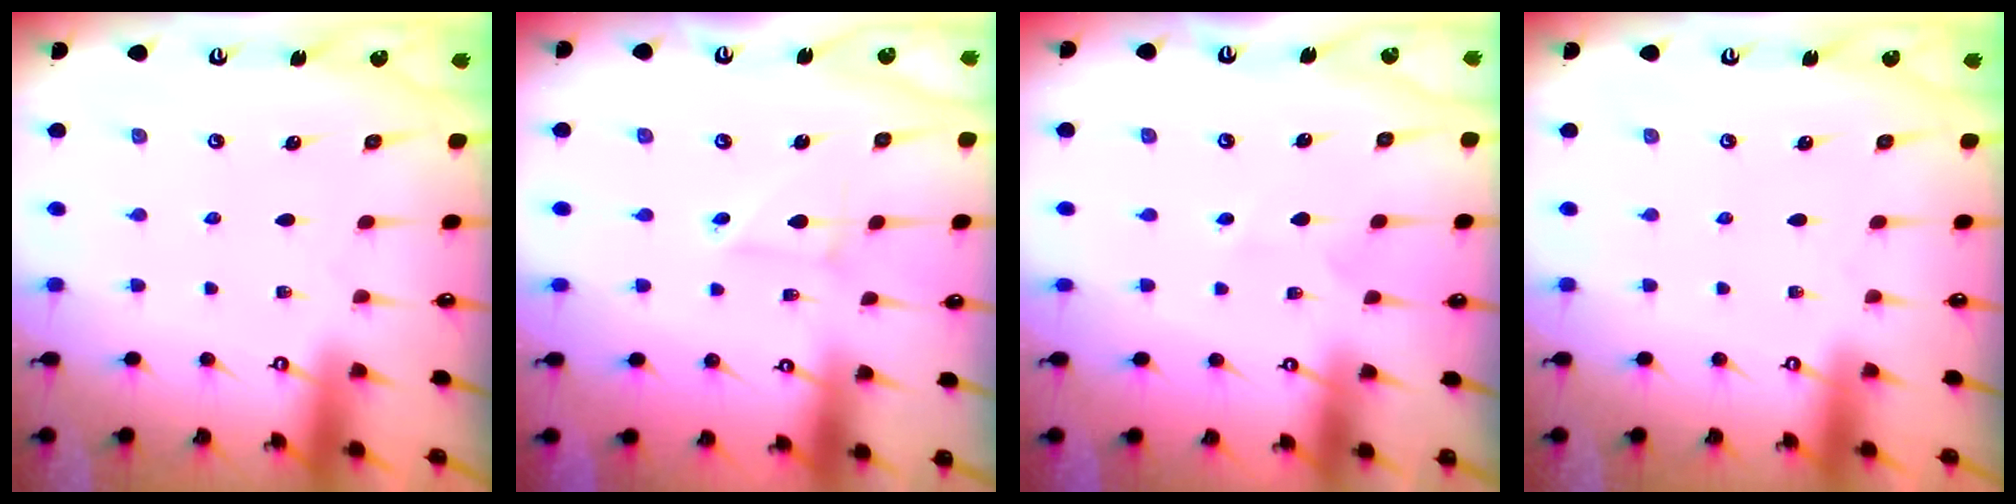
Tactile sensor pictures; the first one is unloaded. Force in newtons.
{"total": 2.9, "press": 2.9, "slide": 0.3}
{"total": 2.6, "press": 2.4, "slide": 1.0}
{"total": 0.0}